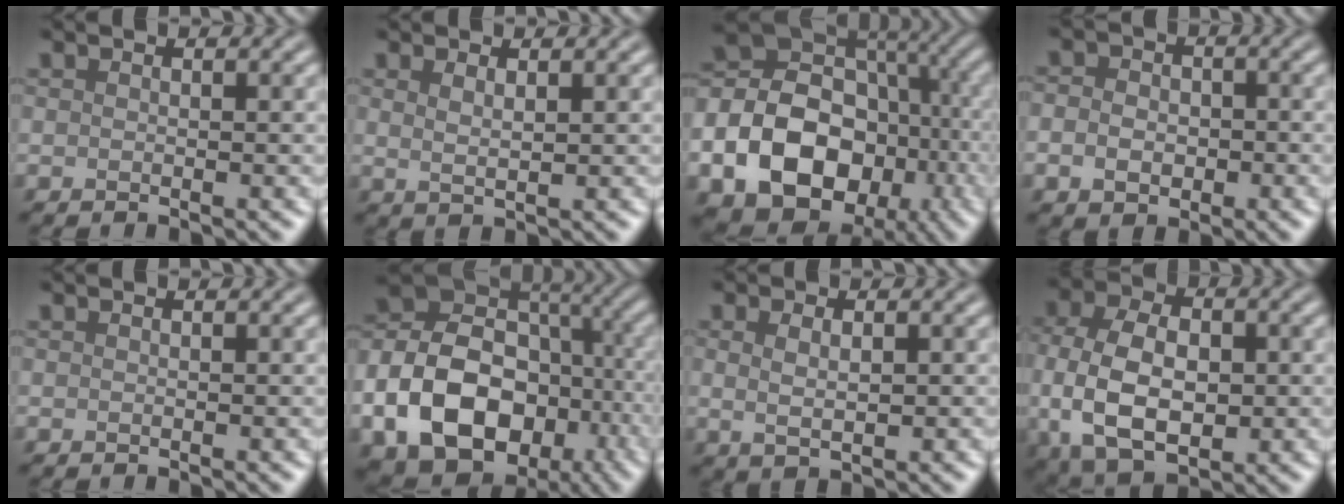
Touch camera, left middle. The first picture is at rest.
{"total": 1.5, "force": [0.8, 0.5, 1.2], "torque": [-0.021, -0.004, 0.017]}
{"total": 19.0, "force": [-5.5, 15.2, 10.0], "torque": [-0.212, -0.006, -0.104]}
{"total": 3.7, "force": [-0.6, 3.1, 2.0], "torque": [-0.025, 0.001, -0.021]}
{"total": 0.0}
{"total": 15.4, "force": [-4.8, 11.6, 9.0], "torque": [-0.201, -0.009, -0.085]}
{"total": 2.2, "force": [0.4, 1.0, 1.9], "torque": [-0.039, -0.002, 0.010]}
{"total": 10.2, "force": [-0.9, 6.8, 7.5], "torque": [-0.160, -0.010, -0.014]}